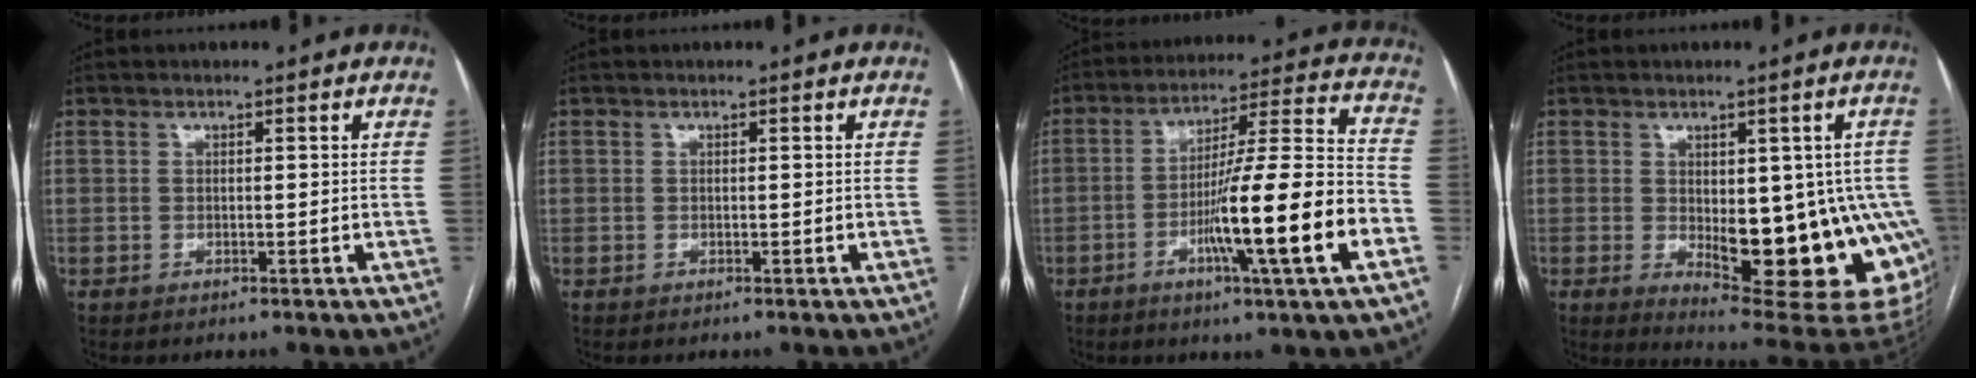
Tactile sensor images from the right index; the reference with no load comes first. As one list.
[{"total": 0.0}, {"total": 17.6, "force": [-6.1, -0.4, 16.6], "torque": [-0.270, -0.006, -0.101]}, {"total": 17.3, "force": [-3.2, 6.5, 15.7], "torque": [-0.129, 0.002, -0.018]}]